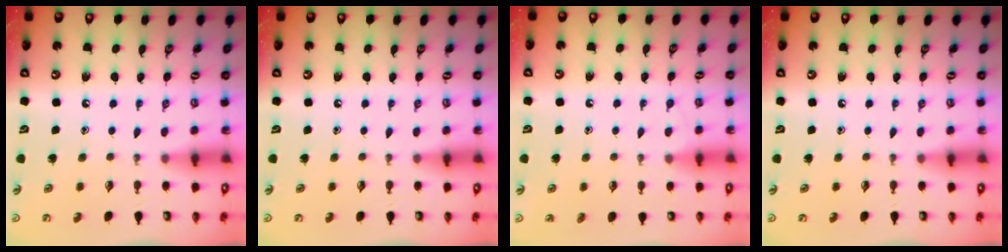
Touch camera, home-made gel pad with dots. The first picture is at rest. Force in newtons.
{"total": 0.0}
{"total": 2.4, "press": 2.4, "slide": 0.3}
{"total": 0.0}